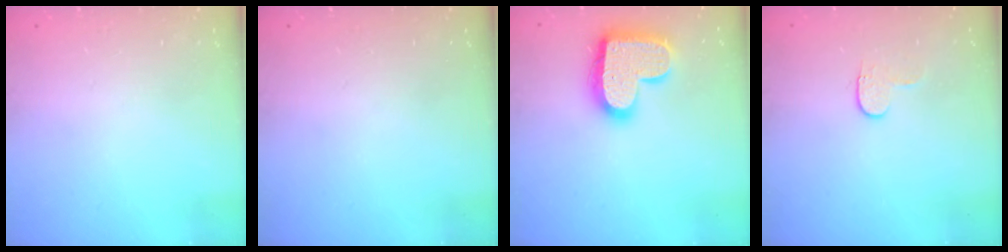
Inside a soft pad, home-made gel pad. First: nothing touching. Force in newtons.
{"total": 0.0}
{"total": 18.1, "press": 18.1, "slide": 1.1}
{"total": 4.1, "press": 4.1, "slide": 0.4}